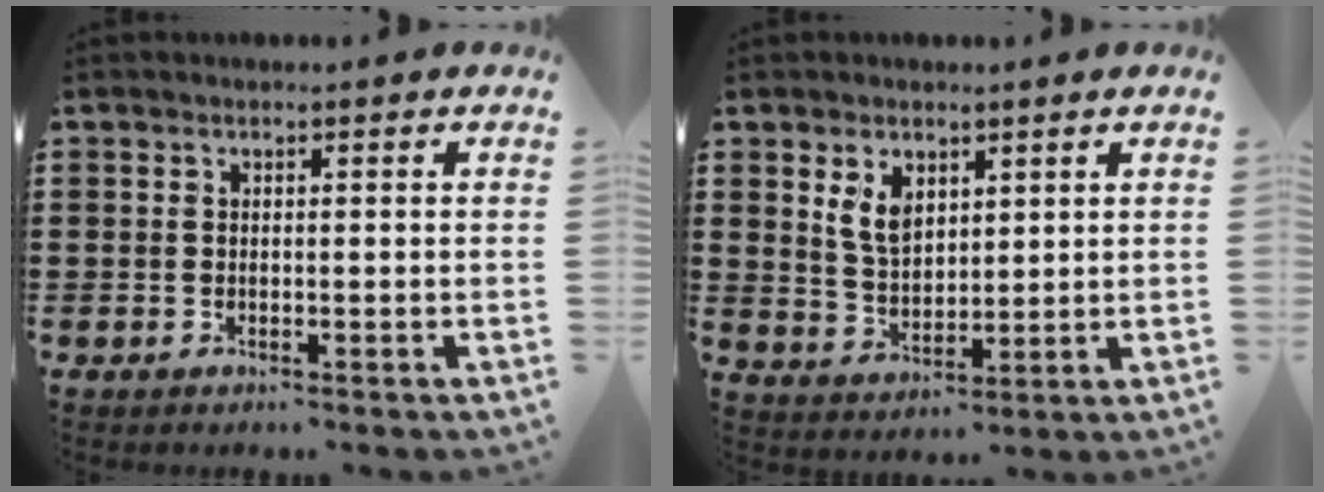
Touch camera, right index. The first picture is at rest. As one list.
[{"total": 5.0, "force": [2.5, 3.2, 3.0], "torque": [-0.069, 0.010, 0.046]}]